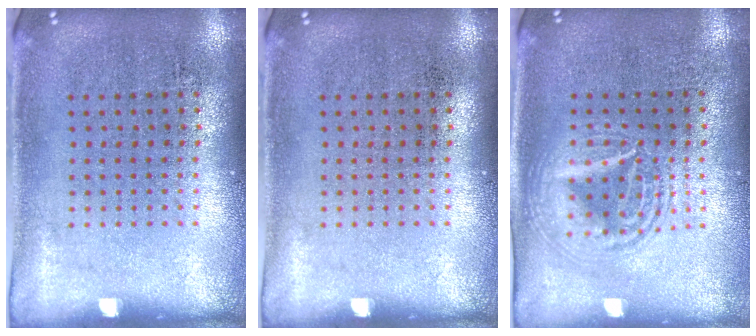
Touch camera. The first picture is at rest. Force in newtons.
{"total": 0.0}
{"total": 2.9, "press": 2.8, "slide": 0.4}